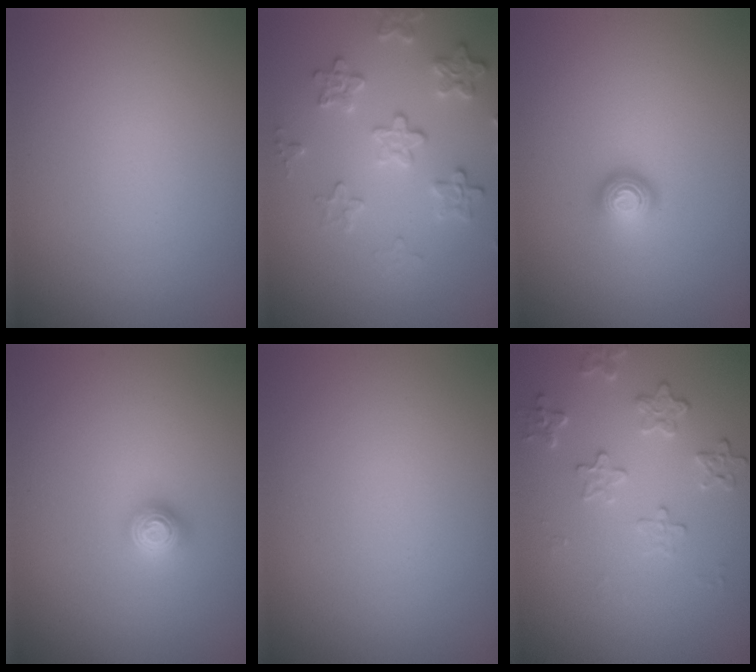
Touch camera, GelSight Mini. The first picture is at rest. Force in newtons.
{"total": 3.0, "press": 2.9, "slide": 0.9}
{"total": 1.5, "press": 1.0, "slide": 1.1}
{"total": 1.3, "press": 1.2, "slide": 0.4}
{"total": 0.0}
{"total": 2.2, "press": 1.6, "slide": 1.6}